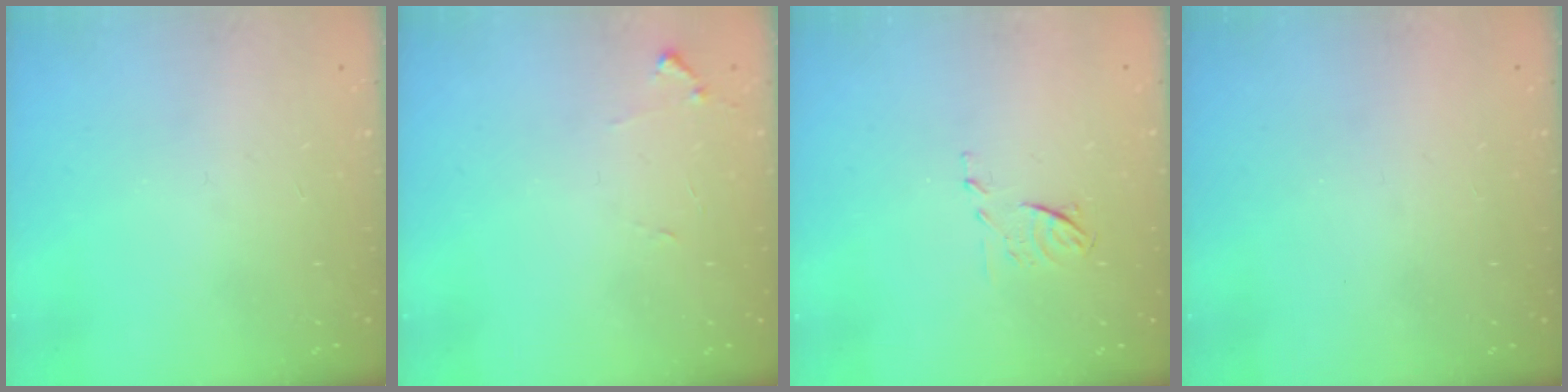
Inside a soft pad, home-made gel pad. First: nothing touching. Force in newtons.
{"total": 5.8, "press": 5.7, "slide": 0.4}
{"total": 4.8, "press": 4.7, "slide": 0.9}
{"total": 1.5, "press": 1.5, "slide": 0.1}